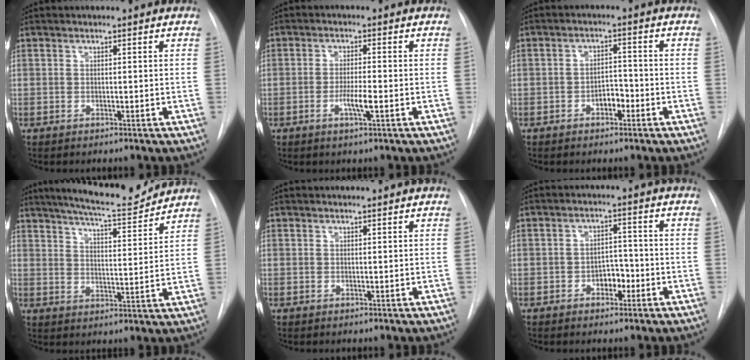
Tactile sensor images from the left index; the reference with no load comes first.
{"total": 3.8, "force": [-2.3, 0.1, 3.1], "torque": [-0.057, -0.010, -0.039]}
{"total": 3.6, "force": [-2.6, 1.6, 1.8], "torque": [-0.023, 0.002, -0.042]}
{"total": 11.5, "force": [10.4, 1.0, 4.7], "torque": [-0.074, -0.016, 0.151]}
{"total": 0.0}
{"total": 3.9, "force": [-2.6, 2.1, 2.0], "torque": [-0.021, 0.003, -0.040]}